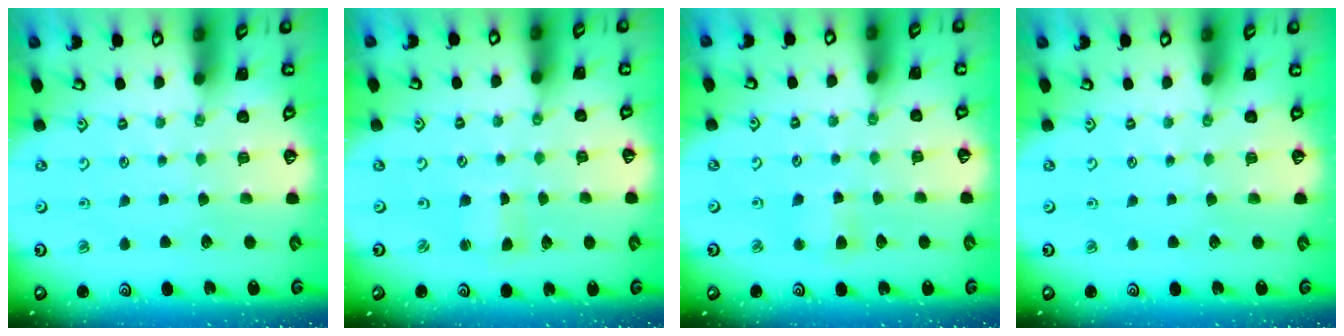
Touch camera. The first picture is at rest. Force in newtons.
{"total": 0.9, "press": 0.9, "slide": 0.2}
{"total": 4.3, "press": 4.2, "slide": 0.7}
{"total": 0.0}